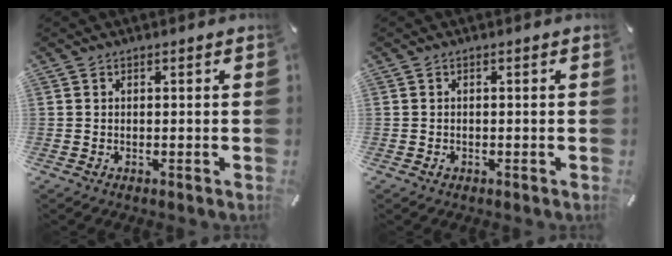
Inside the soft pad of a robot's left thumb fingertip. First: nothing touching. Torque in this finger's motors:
{"motor_torque": [0.01, 0.03, 0.01, -0.01, 0.00]}